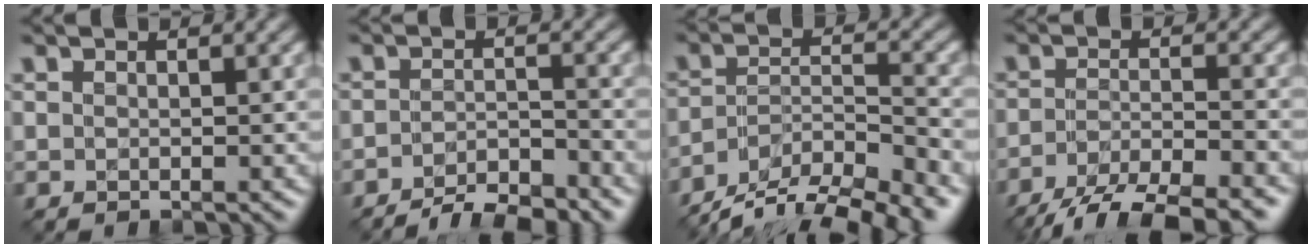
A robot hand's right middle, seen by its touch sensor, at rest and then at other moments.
{"total": 4.4, "force": [-3.7, 1.0, 2.2], "torque": [-0.033, 0.000, -0.065]}
{"total": 11.7, "force": [-9.8, 3.5, 5.4], "torque": [-0.089, -0.015, -0.151]}
{"total": 6.9, "force": [-5.4, 1.5, 4.1], "torque": [-0.065, -0.005, -0.095]}